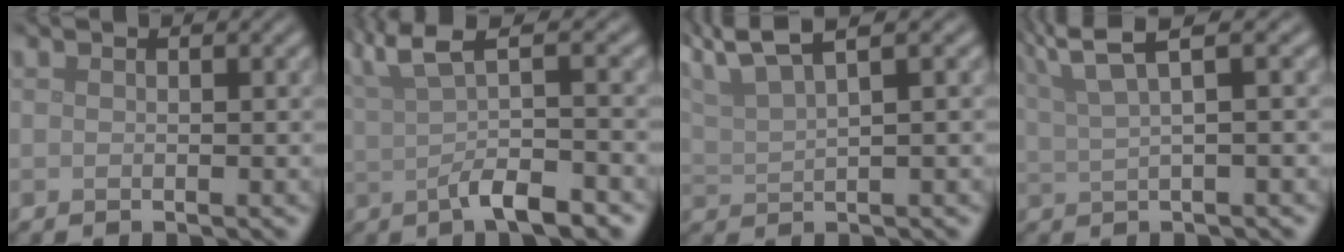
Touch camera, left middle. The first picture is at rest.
{"total": 6.4, "force": [0.4, 1.9, 6.1], "torque": [-0.095, 0.004, 0.000]}
{"total": 5.9, "force": [4.5, 1.1, 3.6], "torque": [-0.071, 0.027, 0.074]}
{"total": 5.1, "force": [3.0, 0.9, 4.0], "torque": [-0.069, 0.018, 0.051]}